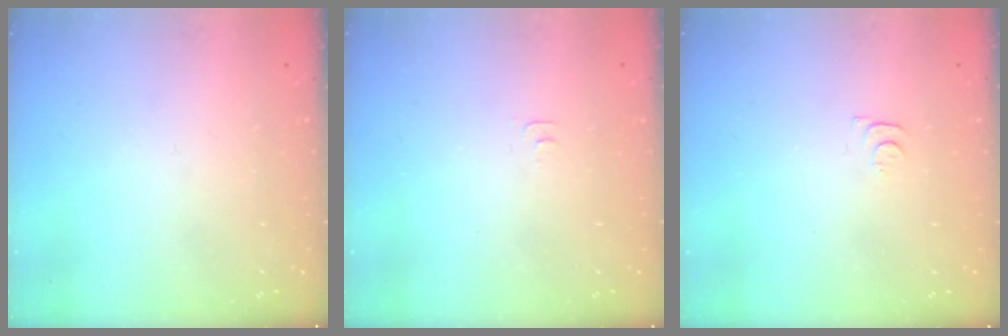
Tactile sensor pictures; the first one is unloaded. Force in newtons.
{"total": 5.4, "press": 5.4, "slide": 0.8}
{"total": 4.2, "press": 4.1, "slide": 0.7}